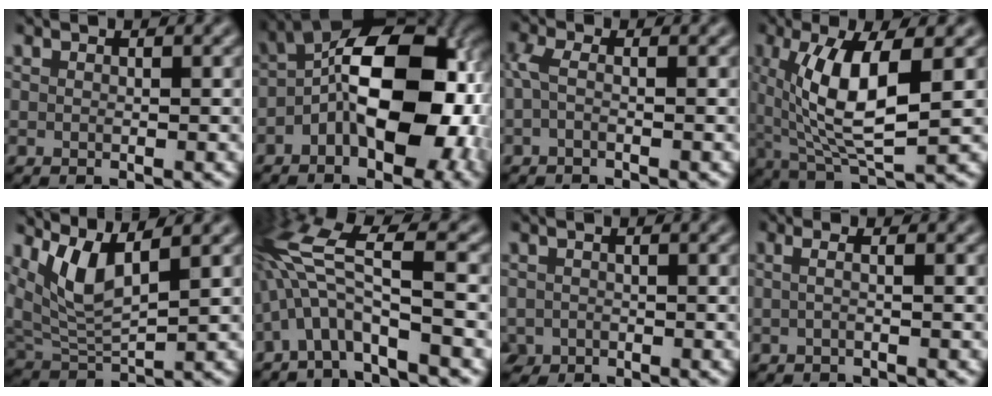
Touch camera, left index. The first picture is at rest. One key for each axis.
{"total": 14.1, "fx": -2.5, "fy": 7.5, "fz": 11.7, "tx": -0.160, "ty": 0.018, "tz": -0.054}
{"total": 1.6, "fx": -0.5, "fy": 0.6, "fz": 1.4, "tx": -0.039, "ty": -0.001, "tz": -0.014}
{"total": 8.5, "fx": 1.2, "fy": 2.9, "fz": 7.9, "tx": -0.154, "ty": -0.009, "tz": 0.026}
{"total": 4.9, "fx": 2.6, "fy": 1.7, "fz": 3.8, "tx": -0.094, "ty": -0.010, "tz": 0.060}
{"total": 8.1, "fx": -2.0, "fy": 2.0, "fz": 7.6, "tx": -0.168, "ty": 0.022, "tz": -0.050}
{"total": 1.5, "fx": -1.0, "fy": 1.1, "fz": 0.1, "tx": 0.001, "ty": -0.006, "tz": -0.020}
{"total": 2.0, "fx": 0.1, "fy": 1.0, "fz": 1.8, "tx": -0.016, "ty": -0.003, "tz": -0.020}